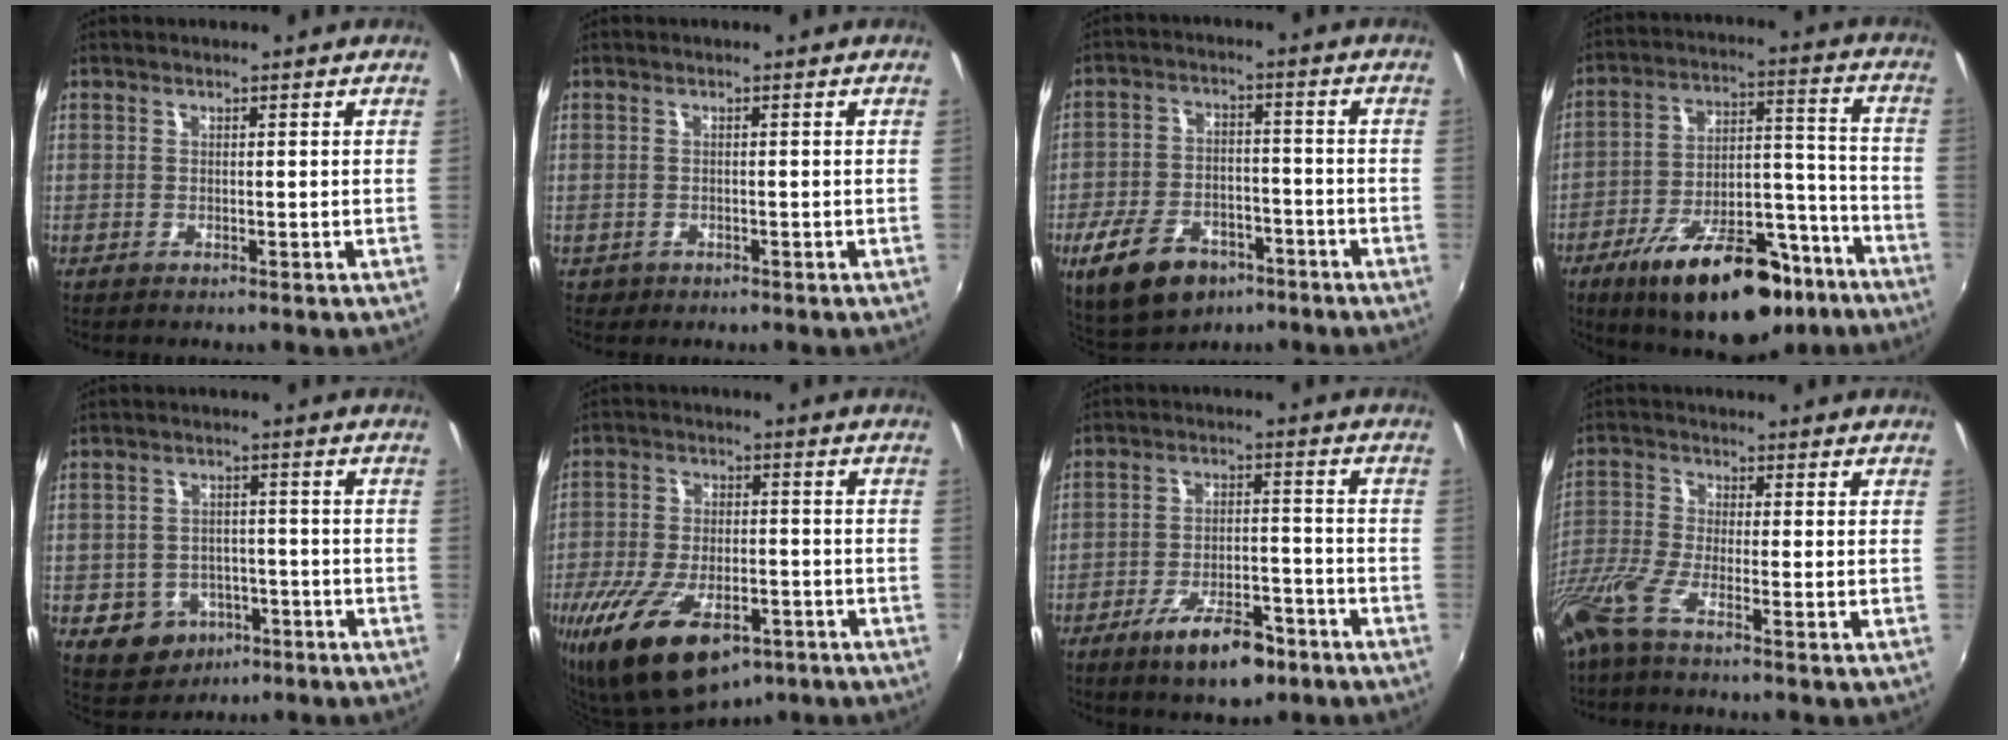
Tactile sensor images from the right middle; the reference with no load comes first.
{"total": 1.5, "force": [-0.7, 1.3, 0.5], "torque": [-0.015, -0.003, -0.007]}
{"total": 13.9, "force": [-8.2, 7.9, 7.9], "torque": [-0.178, -0.007, -0.131]}
{"total": 23.7, "force": [-15.7, 9.7, 14.9], "torque": [-0.241, 0.008, -0.222]}
{"total": 8.7, "force": [-4.2, 6.9, 3.2], "torque": [-0.083, 0.009, -0.042]}
{"total": 18.5, "force": [-10.4, 8.5, 12.8], "torque": [-0.263, -0.039, -0.168]}
{"total": 10.6, "force": [-6.8, 3.8, 7.2], "torque": [-0.138, -0.001, -0.103]}
{"total": 6.5, "force": [-4.7, 0.1, 4.5], "torque": [-0.106, -0.021, -0.100]}